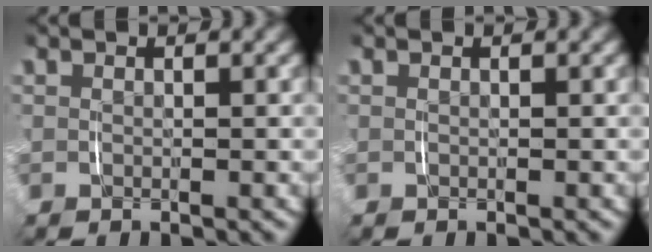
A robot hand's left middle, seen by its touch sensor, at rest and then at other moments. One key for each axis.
{"total": 0.0}